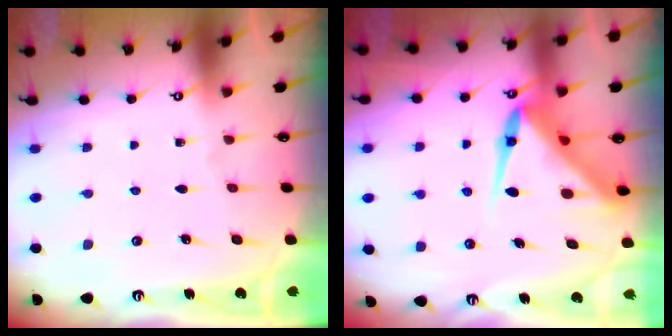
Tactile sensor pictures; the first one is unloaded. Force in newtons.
{"total": 10.8, "press": 10.8, "slide": 1.1}